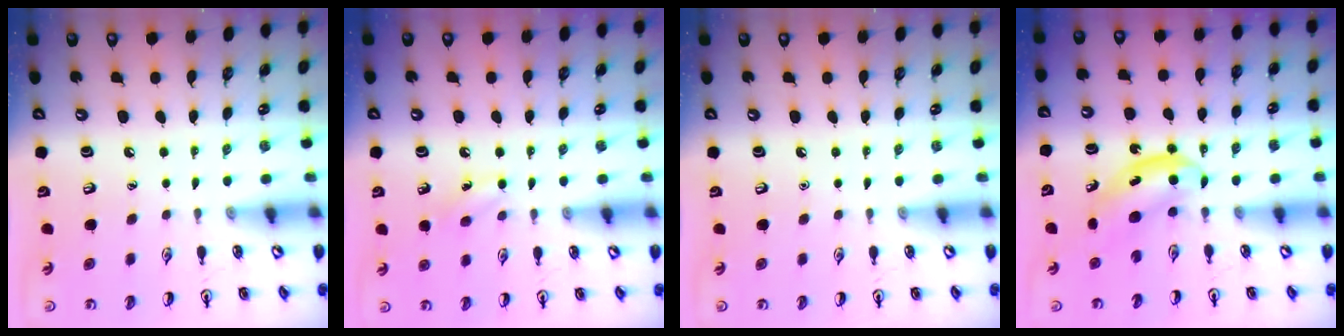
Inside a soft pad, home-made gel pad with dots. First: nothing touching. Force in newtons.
{"total": 6.2, "press": 5.9, "slide": 1.9}
{"total": 0.0}
{"total": 5.2, "press": 5.1, "slide": 0.7}